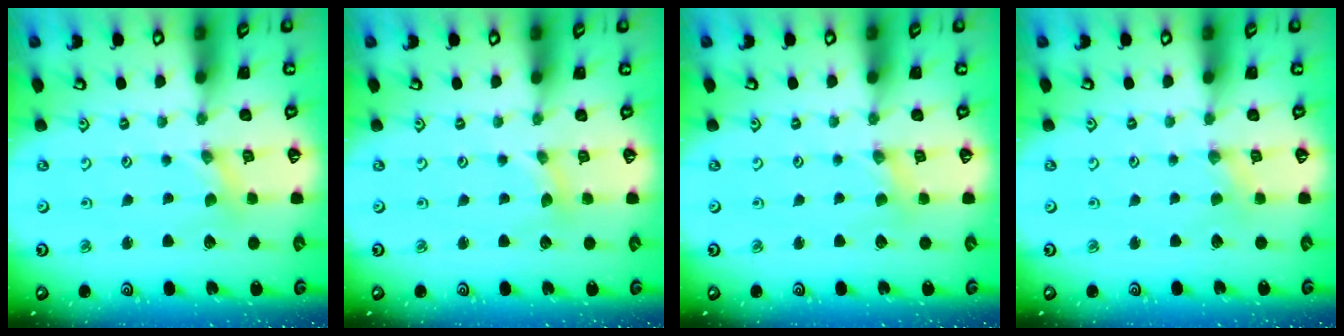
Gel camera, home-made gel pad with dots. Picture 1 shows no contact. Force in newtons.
{"total": 1.7, "press": 1.6, "slide": 0.2}
{"total": 2.3, "press": 2.3, "slide": 0.3}
{"total": 0.7, "press": 0.7, "slide": 0.2}